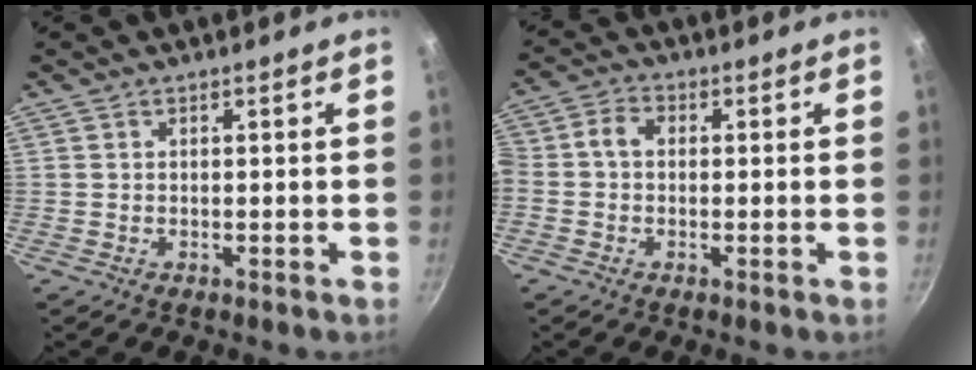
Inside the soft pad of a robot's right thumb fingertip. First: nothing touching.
{"total": 4.5, "force": [-0.3, 3.4, 2.9], "torque": [-0.060, 0.023, -0.023]}